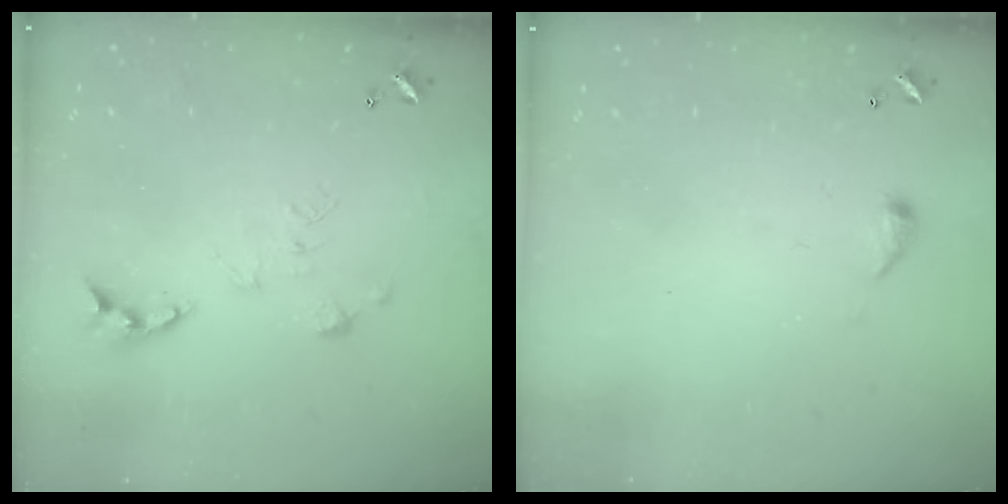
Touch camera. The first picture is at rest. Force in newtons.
{"total": 3.5, "press": 3.4, "slide": 0.6}